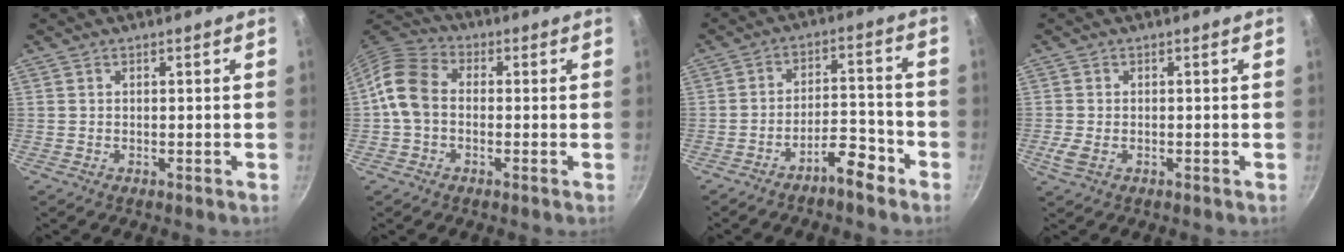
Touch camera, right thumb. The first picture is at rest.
{"total": 8.9, "force": [-0.6, 6.5, 5.9], "torque": [-0.105, 0.026, -0.031]}
{"total": 7.0, "force": [-5.1, 2.2, 4.3], "torque": [-0.053, 0.052, -0.081]}
{"total": 3.0, "force": [-0.8, 1.9, 2.2], "torque": [-0.047, -0.004, -0.015]}